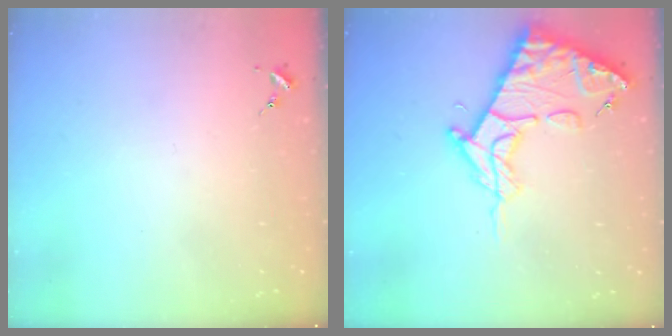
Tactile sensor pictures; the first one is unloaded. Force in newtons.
{"total": 16.7, "press": 16.6, "slide": 1.9}